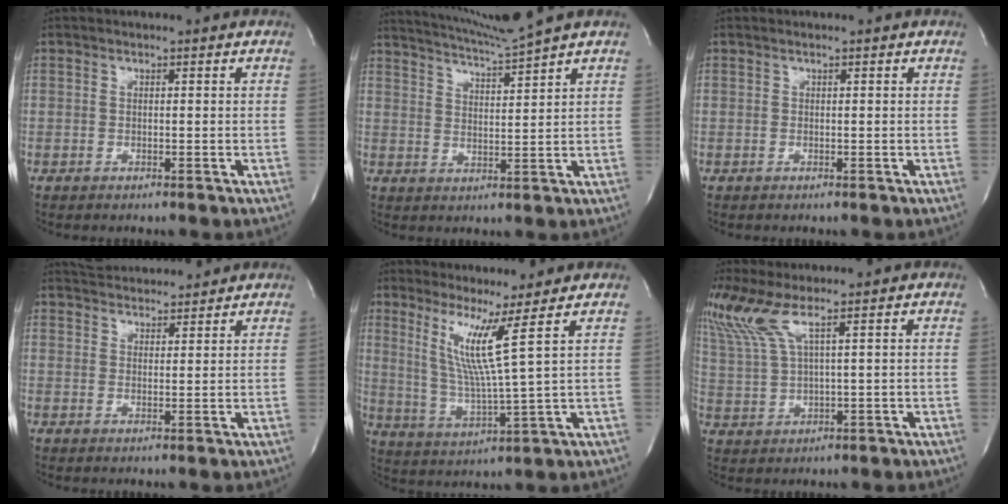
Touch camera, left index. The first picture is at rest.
{"total": 6.5, "force": [5.6, -2.2, 2.5], "torque": [-0.049, -0.009, 0.100]}
{"total": 0.0}
{"total": 7.2, "force": [7.0, 0.9, 1.4], "torque": [-0.030, 0.024, 0.107]}
{"total": 7.9, "force": [3.8, -2.7, 6.3], "torque": [-0.125, -0.031, 0.081]}
{"total": 6.7, "force": [4.1, -0.1, 5.3], "torque": [-0.140, 0.006, 0.095]}